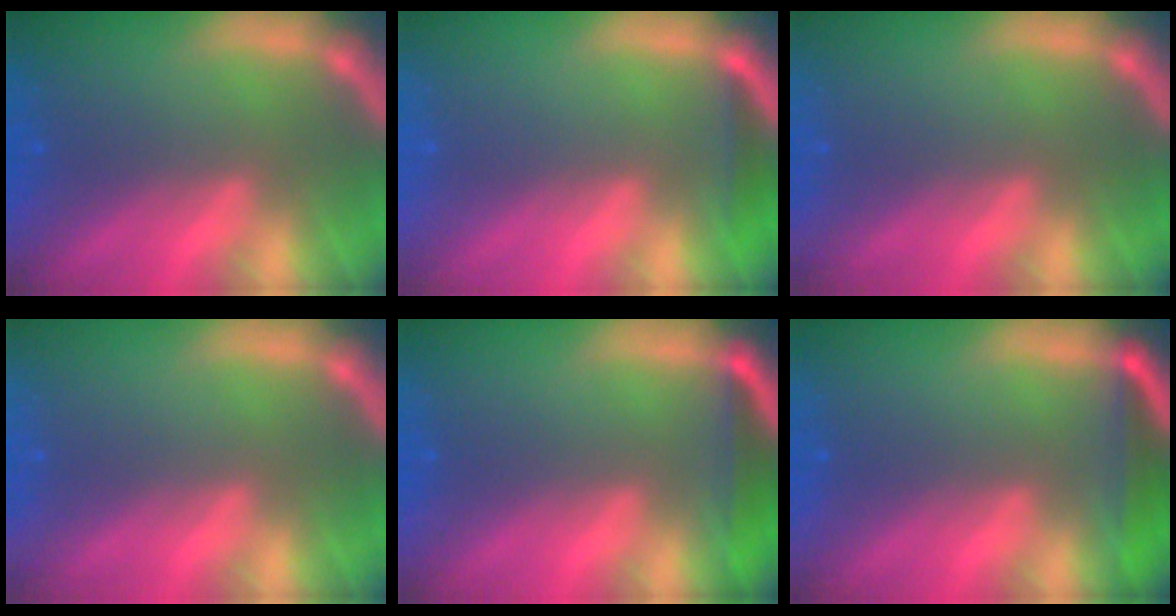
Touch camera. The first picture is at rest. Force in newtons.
{"total": 1.4}
{"total": 0.0}
{"total": 0.0}
{"total": 3.0}
{"total": 3.4}